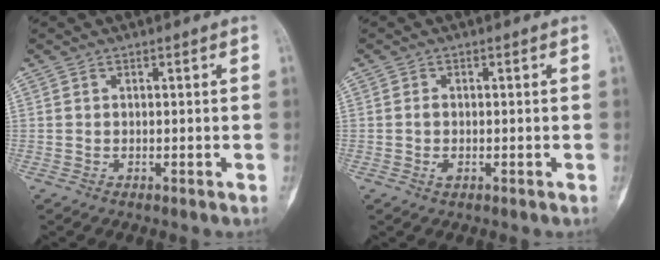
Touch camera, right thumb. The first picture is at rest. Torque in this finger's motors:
{"motor_torque": [0.09, 0.33, 0.00, -0.66, 0.00]}